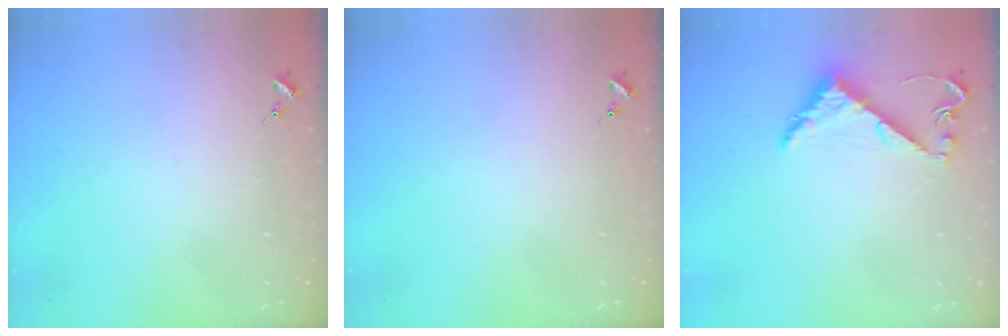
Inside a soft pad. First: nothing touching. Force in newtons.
{"total": 0.0}
{"total": 5.2, "press": 5.2, "slide": 0.4}